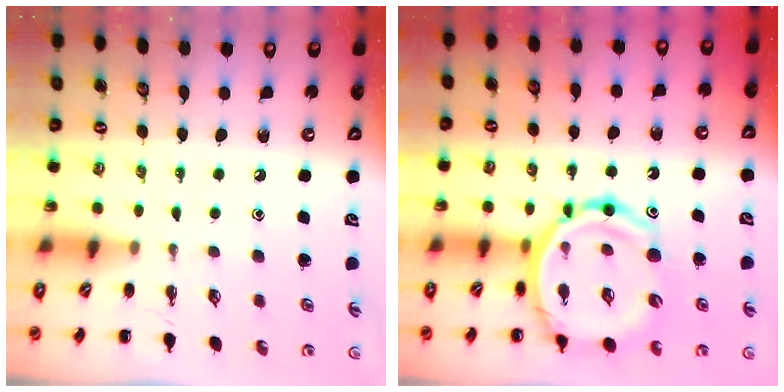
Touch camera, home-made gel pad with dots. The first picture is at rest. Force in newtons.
{"total": 16.9, "press": 16.5, "slide": 3.7}